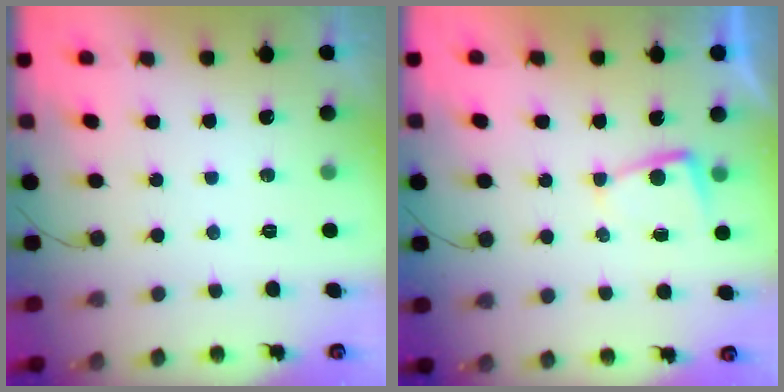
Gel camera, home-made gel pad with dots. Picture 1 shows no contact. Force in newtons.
{"total": 2.4, "press": 2.3, "slide": 0.4}